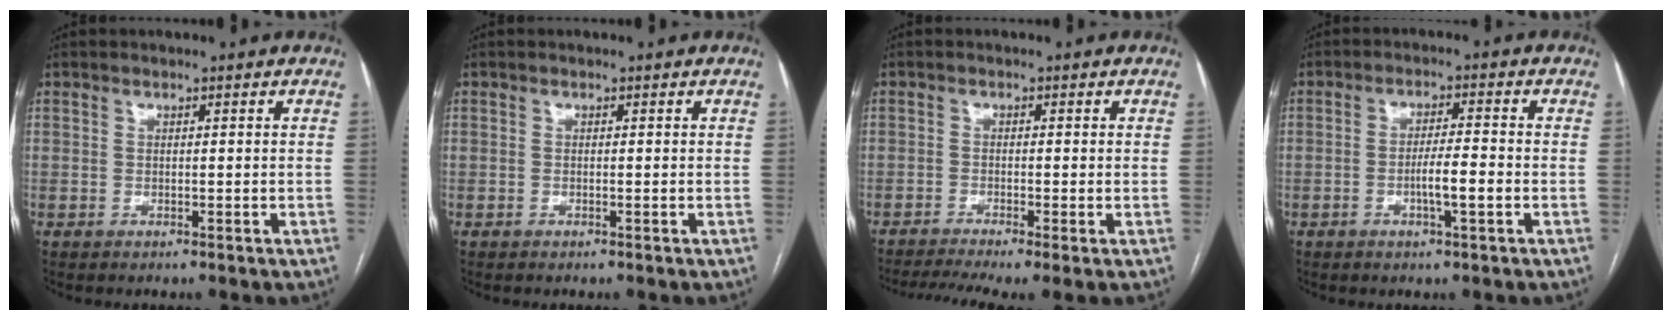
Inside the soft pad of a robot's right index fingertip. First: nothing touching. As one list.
[{"total": 0.0}, {"total": 7.4, "force": [-5.2, 0.5, 5.2], "torque": [-0.090, -0.007, -0.086]}, {"total": 4.6, "force": [-1.4, 0.3, 4.4], "torque": [-0.077, -0.001, -0.024]}]